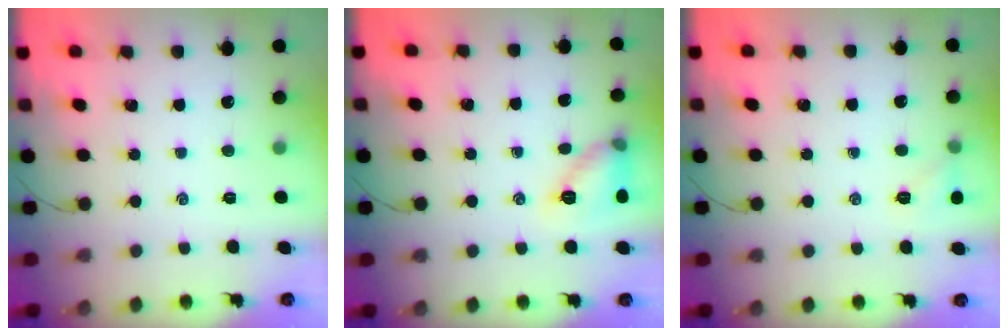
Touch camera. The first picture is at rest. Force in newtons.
{"total": 11.1, "press": 11.0, "slide": 0.7}
{"total": 5.2, "press": 5.0, "slide": 1.5}